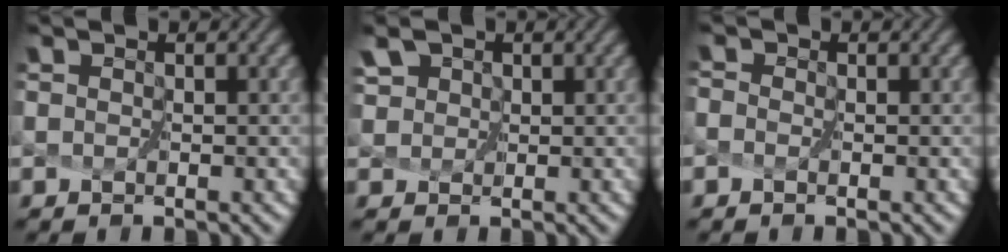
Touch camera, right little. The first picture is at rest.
{"total": 5.5, "force": [2.9, 3.9, 2.5], "torque": [-0.059, 0.019, 0.030]}
{"total": 0.8, "force": [-0.5, 0.4, 0.4], "torque": [-0.008, 0.002, -0.007]}